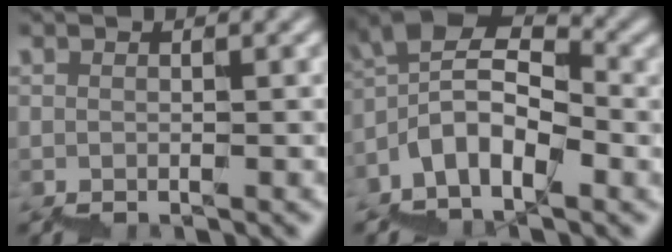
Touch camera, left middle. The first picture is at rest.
{"total": 5.5, "force": [-1.7, 3.2, 4.2], "torque": [-0.068, 0.023, -0.043]}